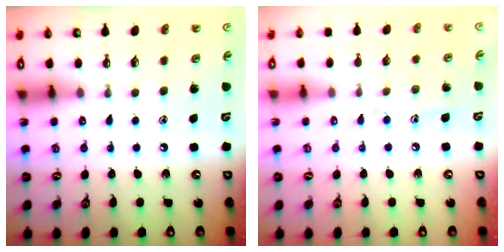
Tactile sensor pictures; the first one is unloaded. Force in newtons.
{"total": 6.4, "press": 6.4, "slide": 0.6}